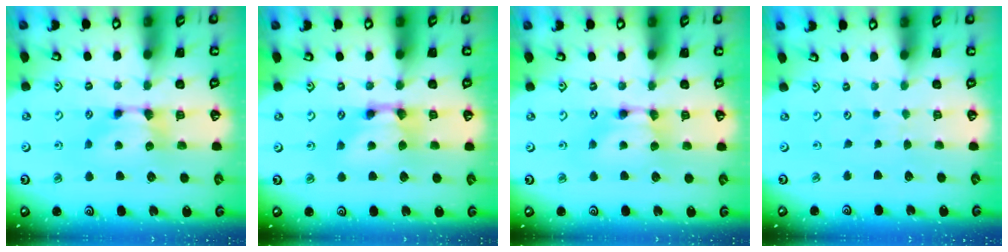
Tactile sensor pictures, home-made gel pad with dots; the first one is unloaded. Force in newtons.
{"total": 2.5, "press": 2.5, "slide": 0.2}
{"total": 1.6, "press": 1.6, "slide": 0.2}
{"total": 4.4, "press": 4.4, "slide": 0.3}